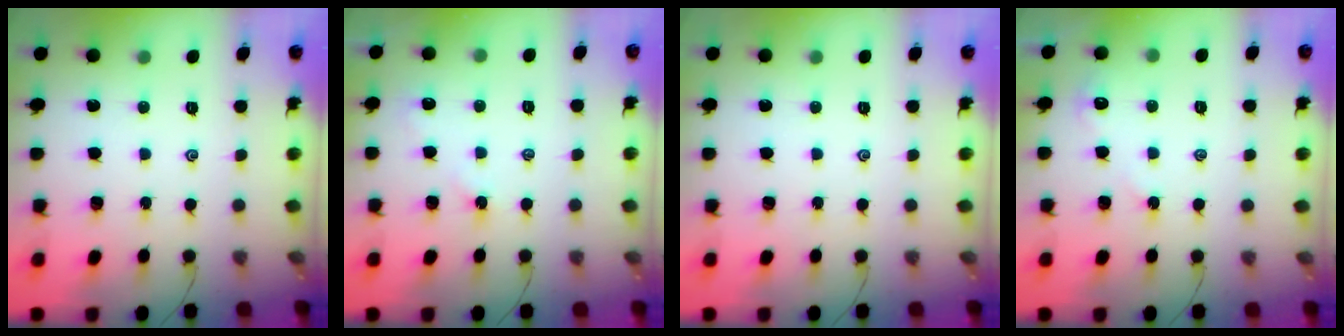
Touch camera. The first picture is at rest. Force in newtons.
{"total": 2.3, "press": 2.3, "slide": 0.5}
{"total": 0.0}
{"total": 2.5, "press": 2.5, "slide": 0.6}